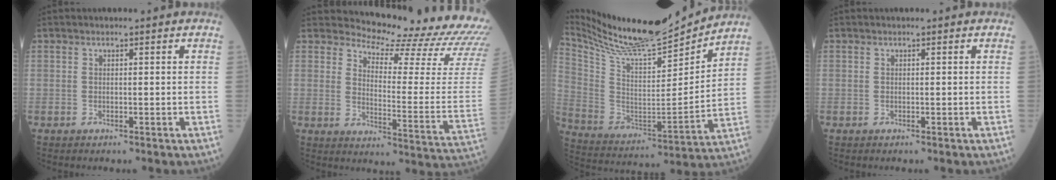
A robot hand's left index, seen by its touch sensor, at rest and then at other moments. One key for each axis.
{"total": 18.5, "fx": 18.2, "fy": 0.4, "fz": 3.5, "tx": -0.055, "ty": -0.147, "tz": 0.202}
{"total": 21.4, "fx": 19.9, "fy": 3.0, "fz": 7.4, "tx": -0.154, "ty": -0.027, "tz": 0.328}
{"total": 0.0}